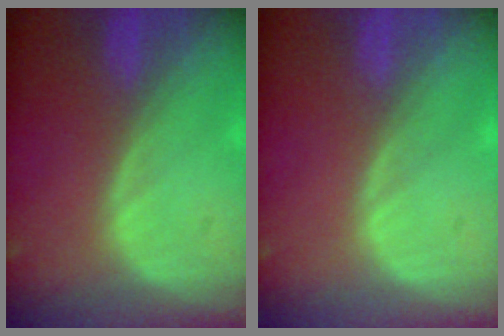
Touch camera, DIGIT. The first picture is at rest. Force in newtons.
{"total": 0.0}